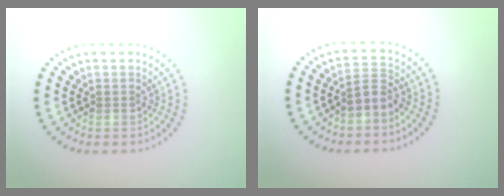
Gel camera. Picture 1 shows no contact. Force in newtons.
{"total": 1.9, "press": 1.6, "slide": 1.1}